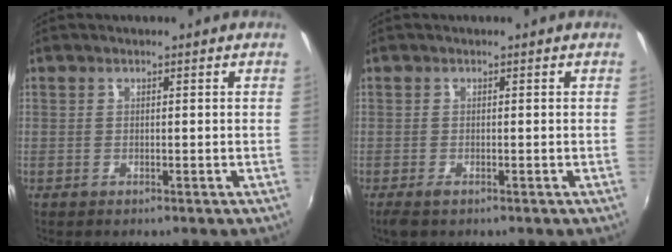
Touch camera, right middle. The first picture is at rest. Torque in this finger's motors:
{"motor_torque": [0.40, -0.36, 0.10, 0.03]}